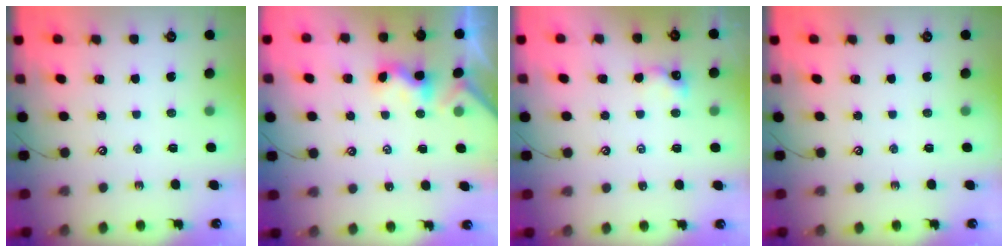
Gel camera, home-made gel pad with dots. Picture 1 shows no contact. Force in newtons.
{"total": 2.1, "press": 2.1, "slide": 0.3}
{"total": 2.2, "press": 2.1, "slide": 0.5}
{"total": 0.0}